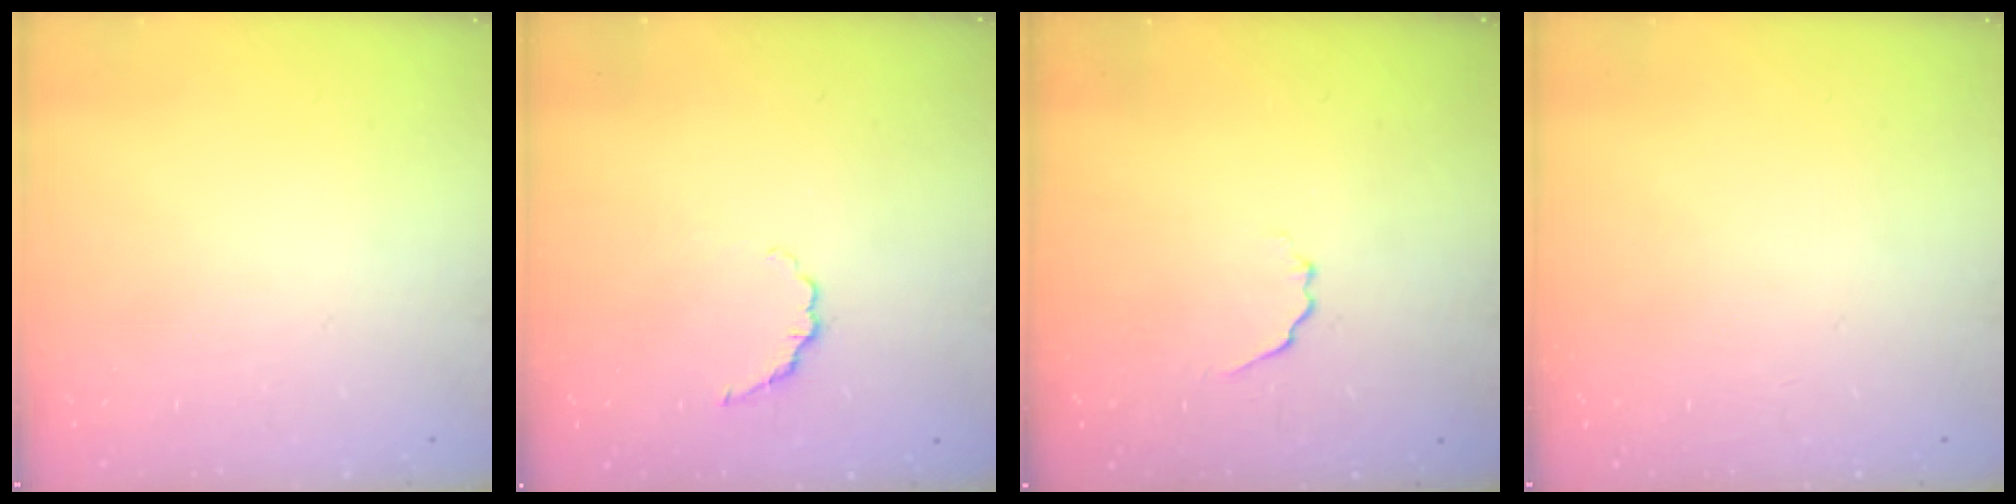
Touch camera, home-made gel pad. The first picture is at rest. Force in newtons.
{"total": 3.3, "press": 3.1, "slide": 1.0}
{"total": 3.0, "press": 2.9, "slide": 0.7}
{"total": 0.0}